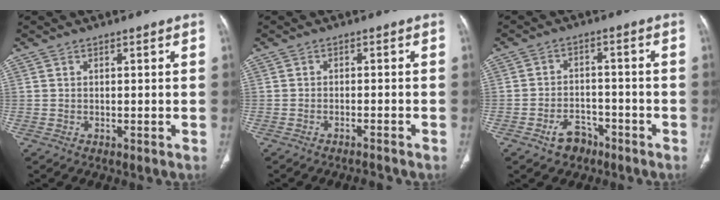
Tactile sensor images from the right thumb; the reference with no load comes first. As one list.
[{"total": 6.5, "force": [-6.2, 1.1, 1.4], "torque": [-0.020, 0.040, -0.086]}, {"total": 5.3, "force": [-3.5, 3.5, 1.9], "torque": [-0.017, 0.030, -0.052]}]